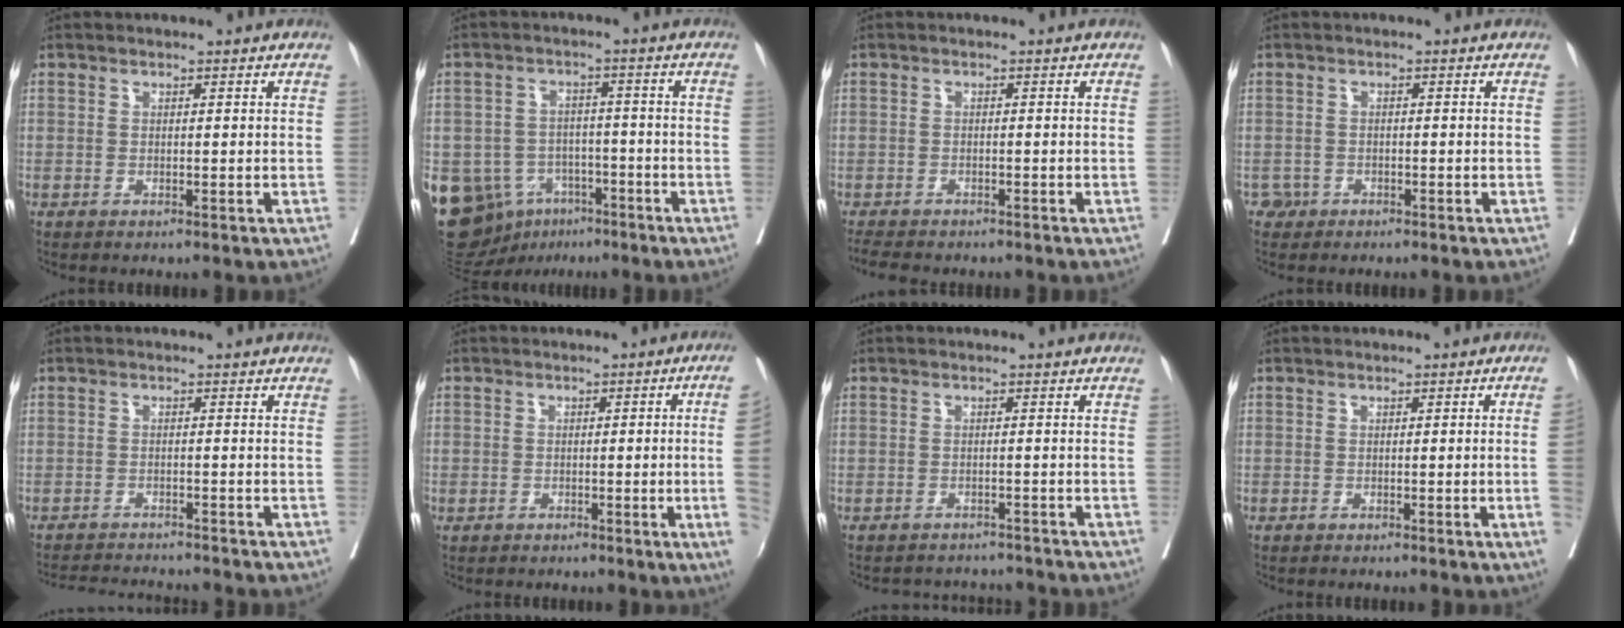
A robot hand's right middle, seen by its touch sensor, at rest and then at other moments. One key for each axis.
{"total": 17.4, "fx": -8.1, "fy": 13.5, "fz": 7.4, "tx": -0.182, "ty": 0.017, "tz": -0.111}
{"total": 4.6, "fx": -4.0, "fy": 1.8, "fz": 1.5, "tx": -0.026, "ty": -0.011, "tz": -0.060}
{"total": 1.2, "fx": -0.9, "fy": 0.7, "fz": -0.2, "tx": 0.004, "ty": 0.006, "tz": -0.019}
{"total": 6.7, "fx": -6.5, "fy": 0.2, "fz": 1.4, "tx": -0.018, "ty": -0.007, "tz": -0.100}
{"total": 7.8, "fx": -1.1, "fy": -1.3, "fz": 7.6, "tx": -0.082, "ty": -0.005, "tz": -0.014}
{"total": 5.2, "fx": -5.1, "fy": 1.3, "fz": -0.1, "tx": 0.004, "ty": 0.004, "tz": -0.061}
{"total": 3.1, "fx": -0.6, "fy": -0.9, "fz": 2.9, "tx": -0.036, "ty": -0.003, "tz": -0.006}